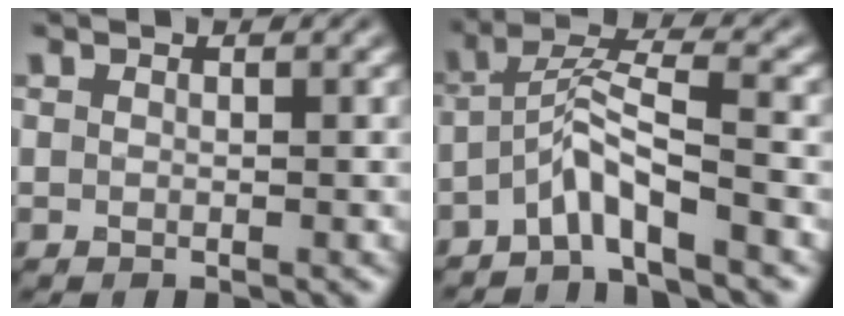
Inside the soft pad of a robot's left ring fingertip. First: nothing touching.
{"total": 4.3, "force": [-2.7, 0.3, 3.3], "torque": [-0.062, 0.013, -0.060]}